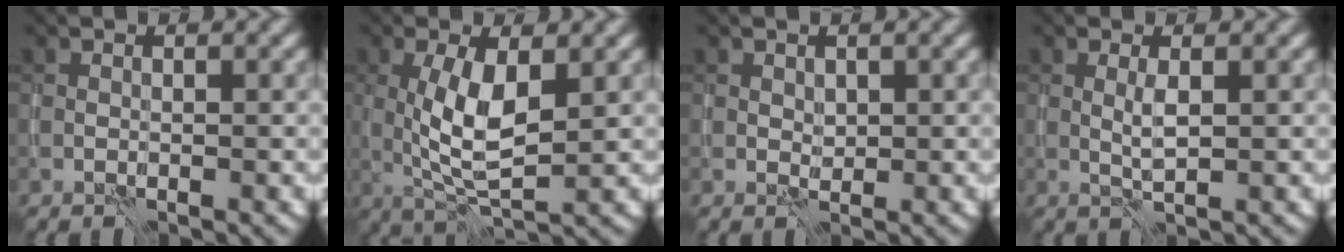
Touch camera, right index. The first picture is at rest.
{"total": 5.4, "force": [0.5, 1.9, 5.0], "torque": [-0.107, -0.008, 0.012]}
{"total": 0.8, "force": [0.3, 0.6, 0.3], "torque": [-0.007, -0.004, 0.009]}
{"total": 1.4, "force": [0.2, 0.1, 1.4], "torque": [-0.032, 0.000, 0.005]}